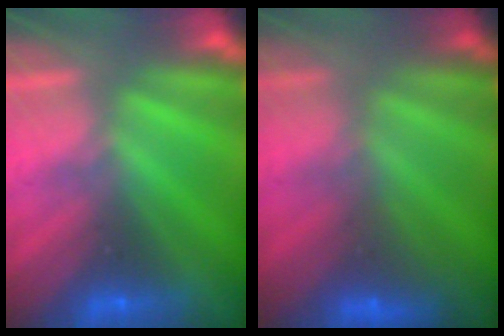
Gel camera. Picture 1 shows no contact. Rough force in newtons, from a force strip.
{"total": 2.9}